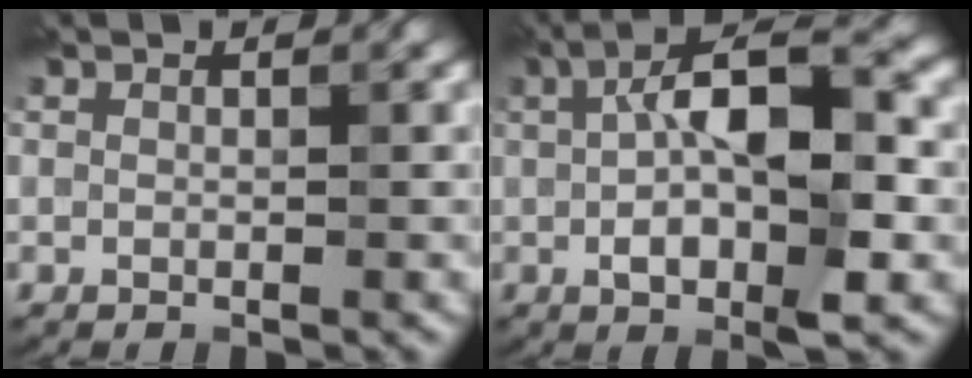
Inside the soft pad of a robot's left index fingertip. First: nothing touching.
{"total": 9.8, "force": [0.1, 3.6, 9.1], "torque": [-0.147, 0.018, -0.006]}